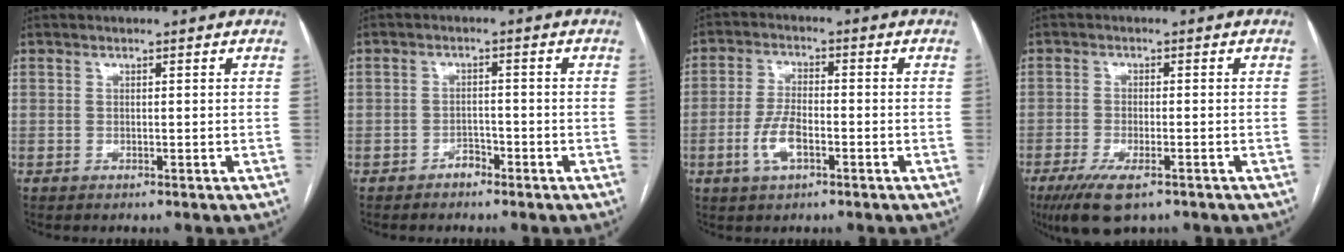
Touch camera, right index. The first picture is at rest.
{"total": 2.0, "force": [-1.5, 1.2, 0.6], "torque": [-0.003, 0.007, -0.028]}
{"total": 5.9, "force": [-2.3, 2.4, 4.9], "torque": [-0.105, 0.004, -0.043]}
{"total": 7.7, "force": [-4.9, 2.3, 5.4], "torque": [-0.098, -0.017, -0.082]}